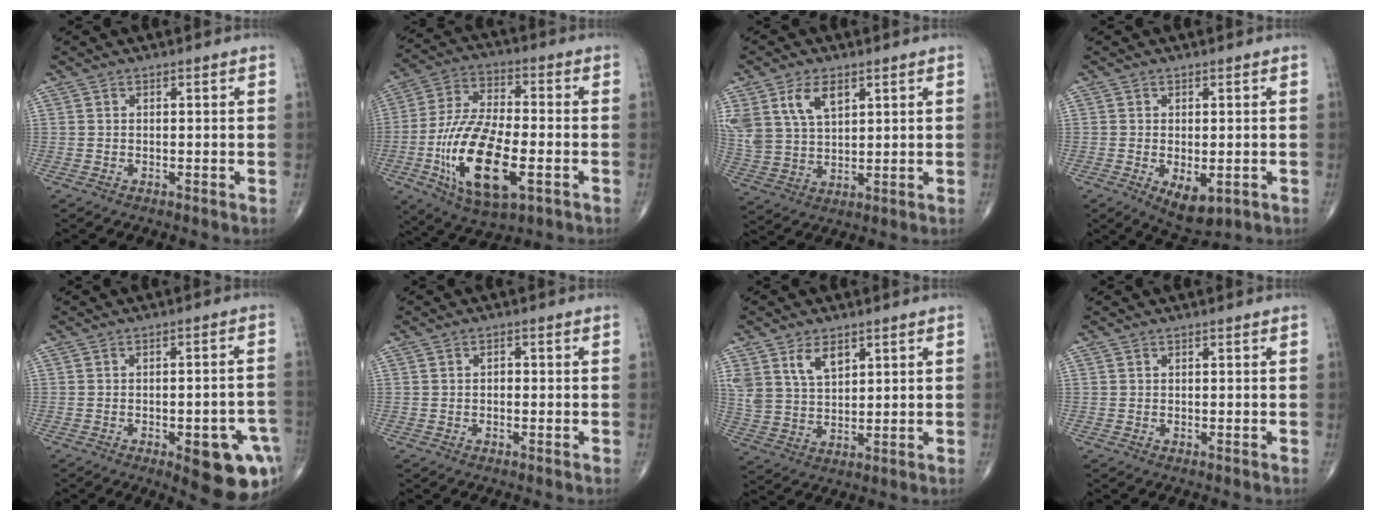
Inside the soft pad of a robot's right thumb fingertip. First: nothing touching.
{"total": 19.5, "force": [-5.6, 8.3, 16.7], "torque": [-0.324, 0.010, -0.092]}
{"total": 10.3, "force": [5.0, 6.0, 6.7], "torque": [-0.128, -0.014, 0.109]}
{"total": 6.0, "force": [-1.7, 3.1, 4.9], "torque": [-0.072, -0.010, -0.015]}
{"total": 13.9, "force": [-5.7, 4.9, 11.6], "torque": [-0.095, 0.026, -0.055]}
{"total": 0.9, "force": [-0.2, 0.7, 0.6], "torque": [-0.004, 0.003, -0.006]}
{"total": 7.4, "force": [4.1, 4.3, 4.5], "torque": [-0.073, -0.018, 0.087]}
{"total": 0.0}